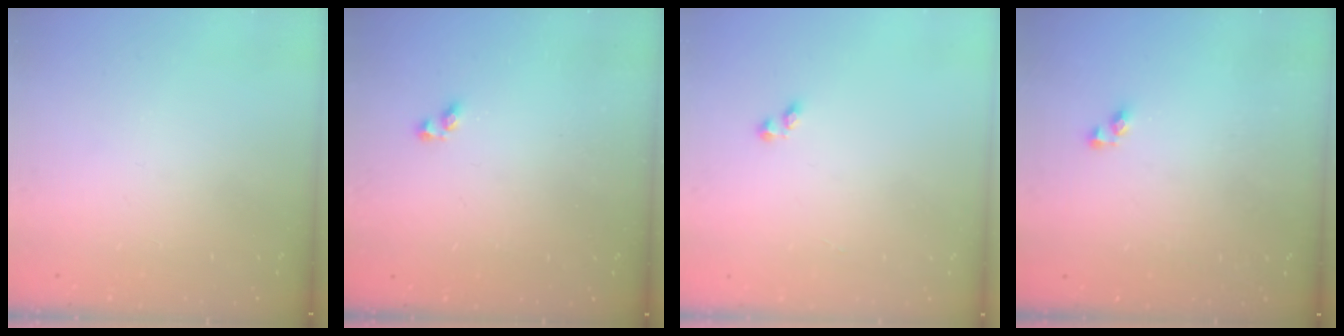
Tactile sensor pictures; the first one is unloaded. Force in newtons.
{"total": 2.9, "press": 2.9, "slide": 0.6}
{"total": 1.6, "press": 1.5, "slide": 0.4}
{"total": 3.7, "press": 3.7, "slide": 0.2}